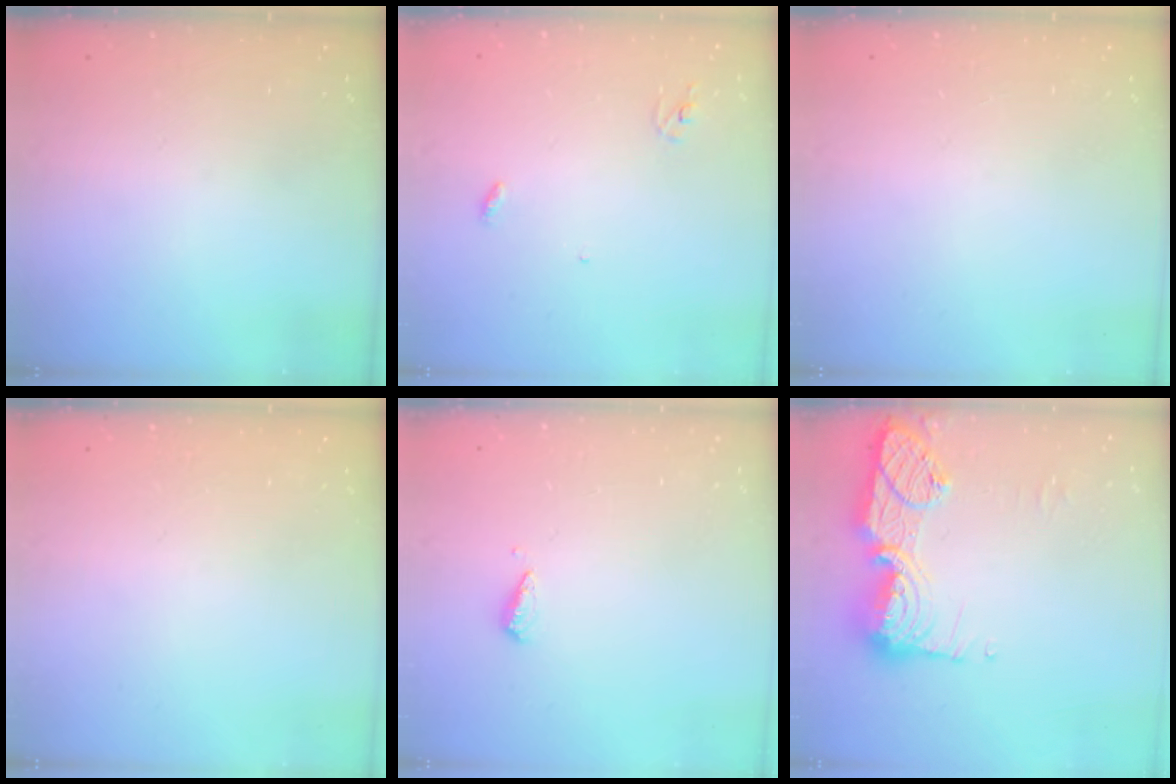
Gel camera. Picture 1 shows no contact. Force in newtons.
{"total": 2.9, "press": 2.9, "slide": 0.2}
{"total": 0.0}
{"total": 0.0}
{"total": 3.0, "press": 3.0, "slide": 0.2}
{"total": 16.5, "press": 16.4, "slide": 1.2}